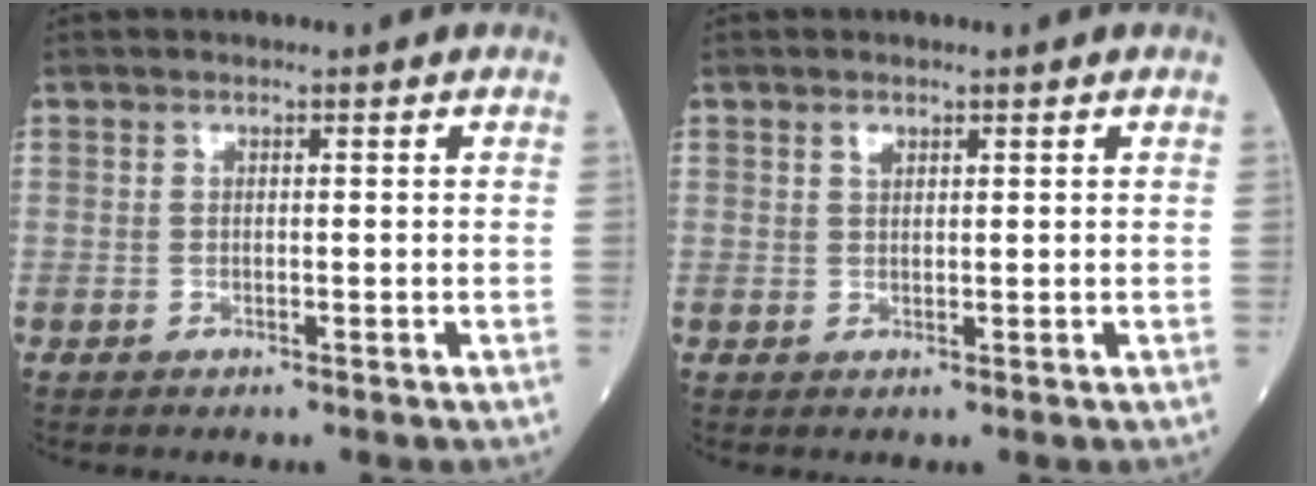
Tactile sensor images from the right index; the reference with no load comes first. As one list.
[{"total": 1.0, "force": [0.7, 0.5, 0.5], "torque": [-0.010, -0.001, 0.012]}]